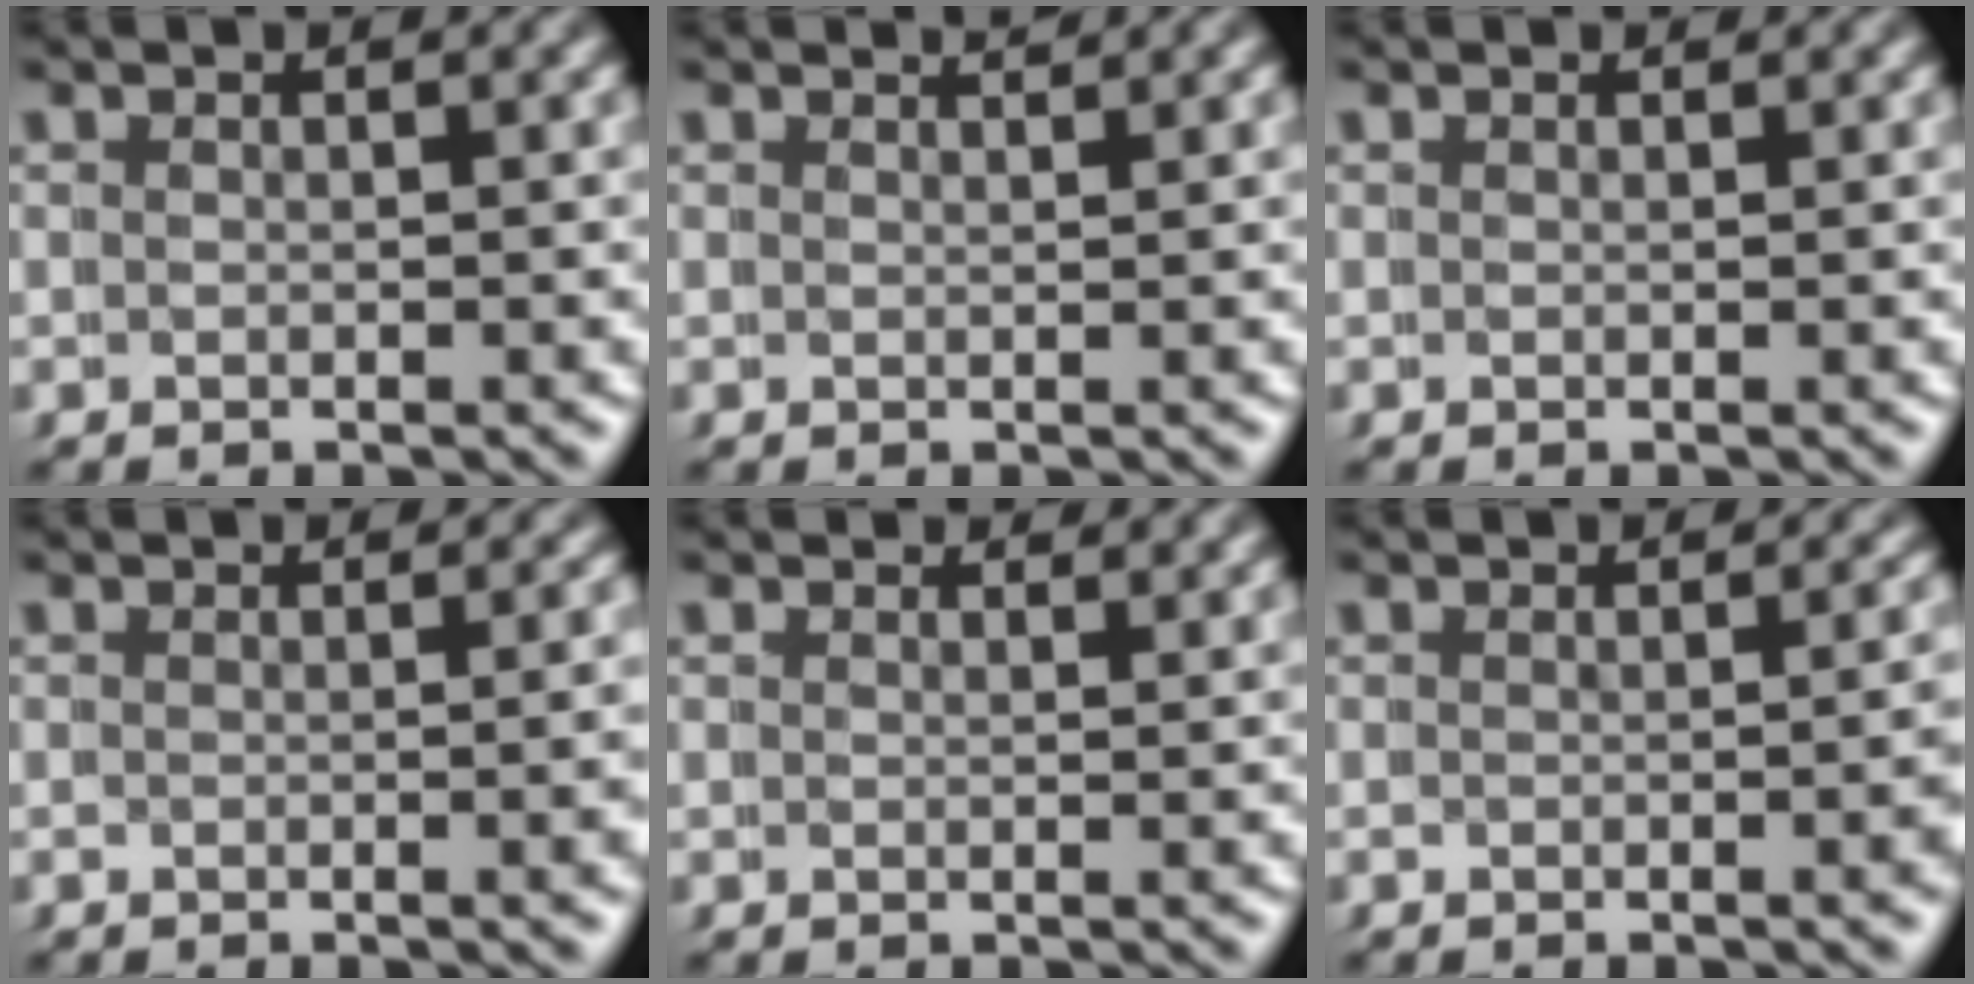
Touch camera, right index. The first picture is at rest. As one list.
[{"total": 1.1, "force": [1.0, -0.2, 0.4], "torque": [-0.004, -0.002, 0.017]}, {"total": 0.0}, {"total": 2.0, "force": [-0.5, -0.1, 1.9], "torque": [-0.012, 0.006, -0.011]}, {"total": 1.0, "force": [0.9, 0.1, 0.2], "torque": [-0.005, -0.005, 0.013]}, {"total": 2.6, "force": [-0.4, 0.2, 2.6], "torque": [-0.019, 0.008, -0.011]}]